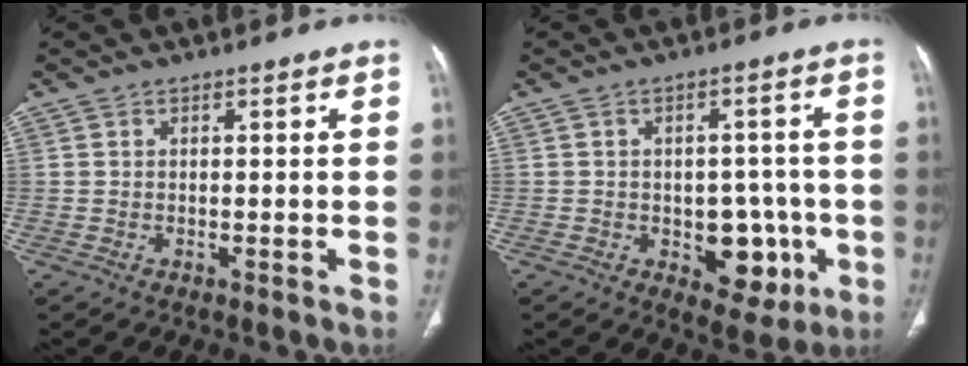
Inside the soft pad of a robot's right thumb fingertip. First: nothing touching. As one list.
[{"total": 9.3, "force": [-2.5, 6.2, 6.4], "torque": [-0.036, 0.013, -0.023]}]